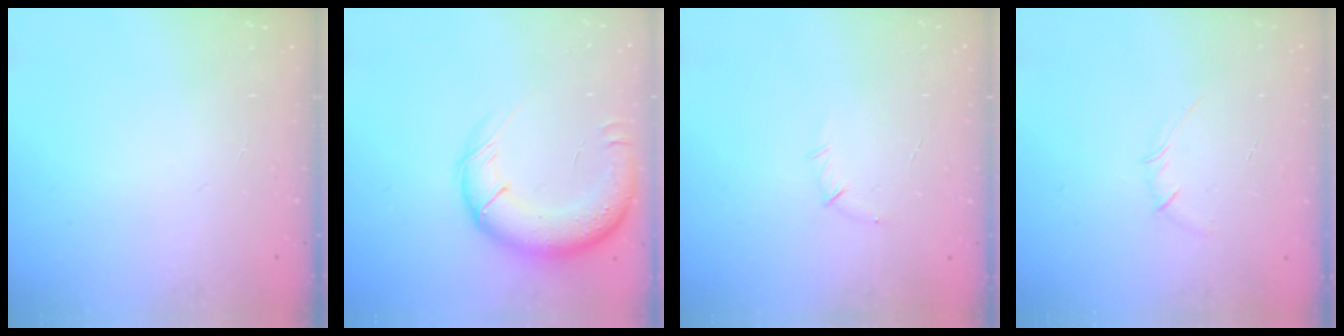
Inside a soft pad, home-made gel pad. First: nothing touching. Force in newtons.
{"total": 18.0, "press": 17.5, "slide": 4.2}
{"total": 5.5, "press": 5.3, "slide": 1.4}
{"total": 3.3, "press": 3.2, "slide": 0.9}